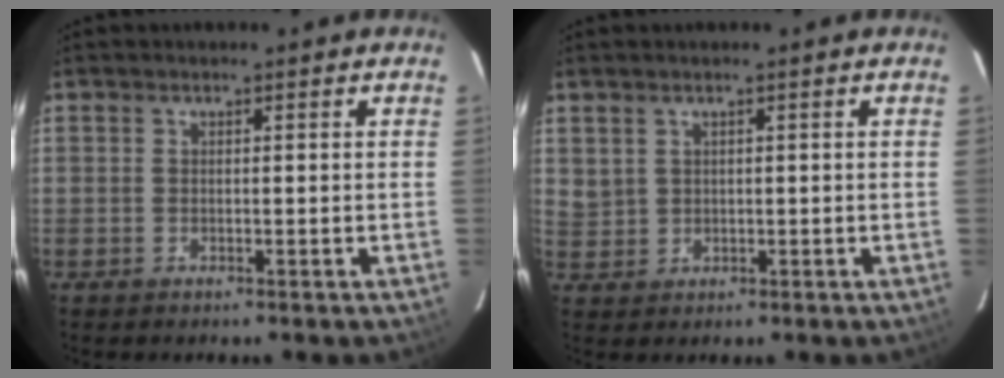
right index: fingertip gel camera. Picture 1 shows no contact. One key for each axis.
{"total": 2.4, "fx": 1.4, "fy": 1.9, "fz": 0.6, "tx": -0.010, "ty": 0.005, "tz": 0.035}